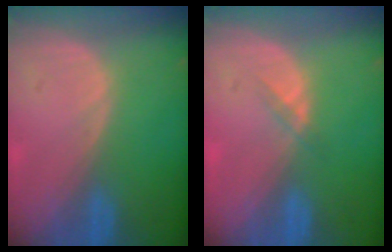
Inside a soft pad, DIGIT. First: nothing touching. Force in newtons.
{"total": 1.4, "press": 1.1, "slide": 0.8}